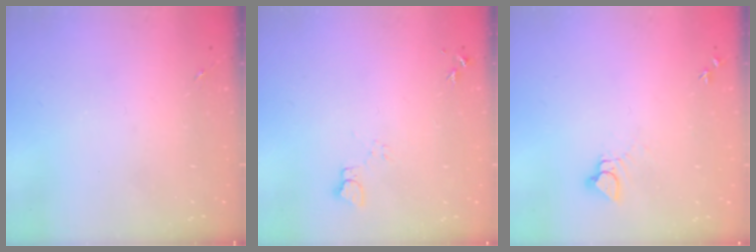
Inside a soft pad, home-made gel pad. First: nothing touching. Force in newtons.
{"total": 3.7, "press": 3.7, "slide": 0.4}
{"total": 3.9, "press": 3.9, "slide": 0.2}